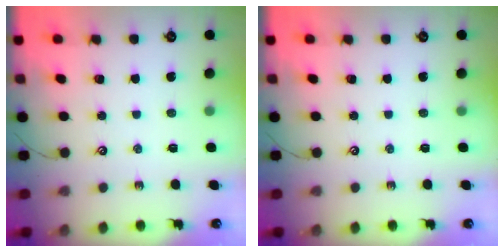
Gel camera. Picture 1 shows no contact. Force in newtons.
{"total": 0.0}